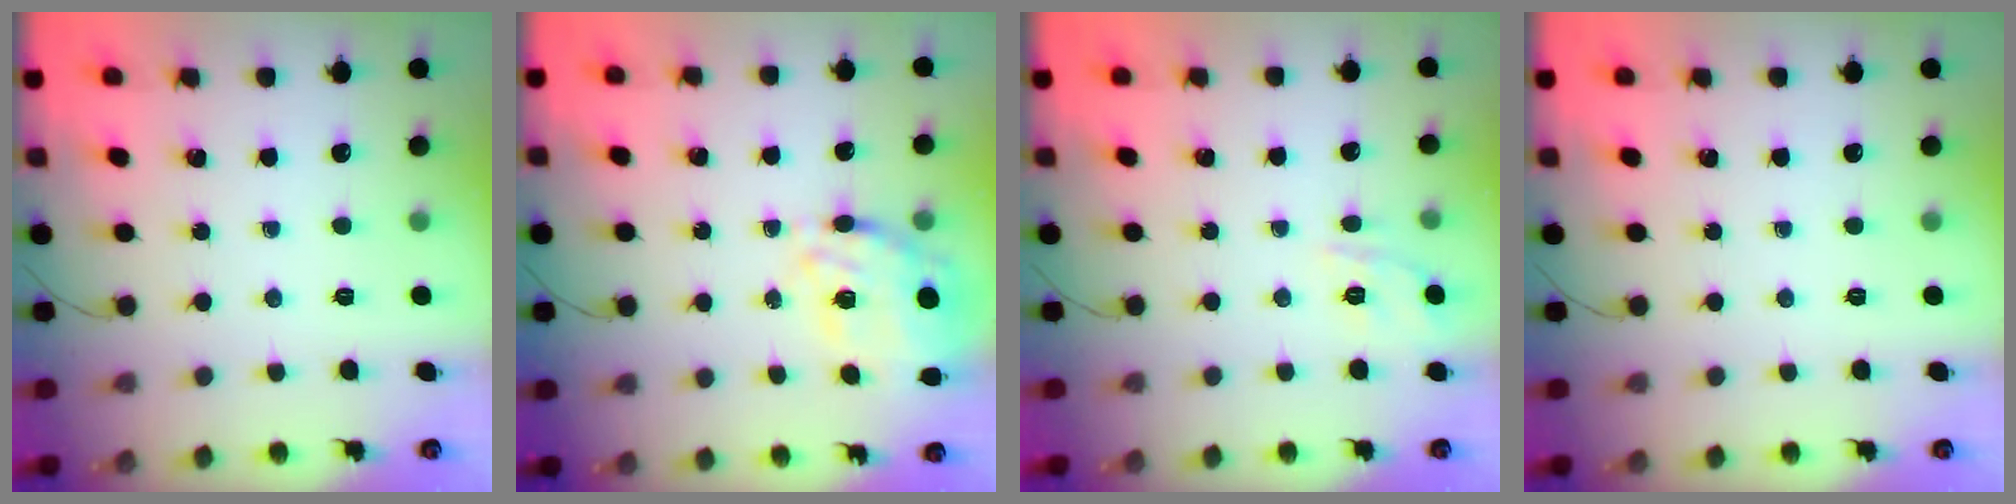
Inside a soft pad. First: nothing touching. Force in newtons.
{"total": 12.0, "press": 11.3, "slide": 4.0}
{"total": 9.7, "press": 9.6, "slide": 1.6}
{"total": 0.0}